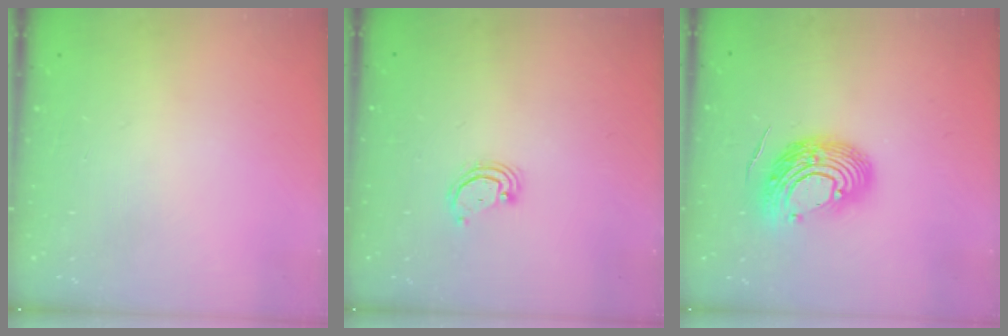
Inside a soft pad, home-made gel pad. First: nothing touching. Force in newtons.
{"total": 2.8, "press": 2.8, "slide": 0.2}
{"total": 13.7, "press": 13.7, "slide": 1.6}